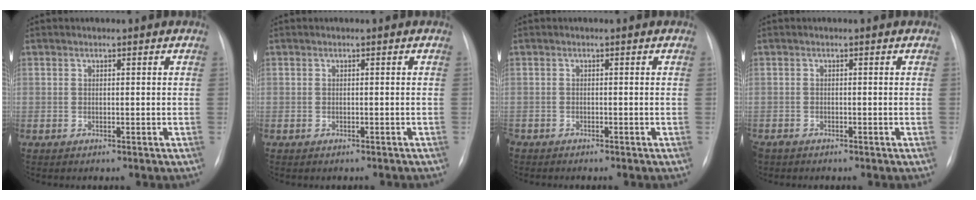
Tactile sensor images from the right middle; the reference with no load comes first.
{"total": 1.8, "force": [-1.6, 0.6, 0.5], "torque": [-0.007, -0.002, -0.020]}
{"total": 1.6, "force": [-1.5, 0.5, 0.5], "torque": [-0.009, -0.001, -0.021]}
{"total": 1.4, "force": [-1.1, 0.7, 0.4], "torque": [-0.008, 0.000, -0.017]}